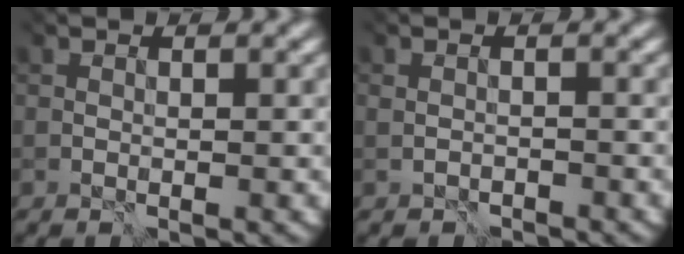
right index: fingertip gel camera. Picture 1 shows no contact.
{"total": 1.4, "force": [-1.1, 0.8, -0.2], "torque": [0.003, 0.003, -0.010]}